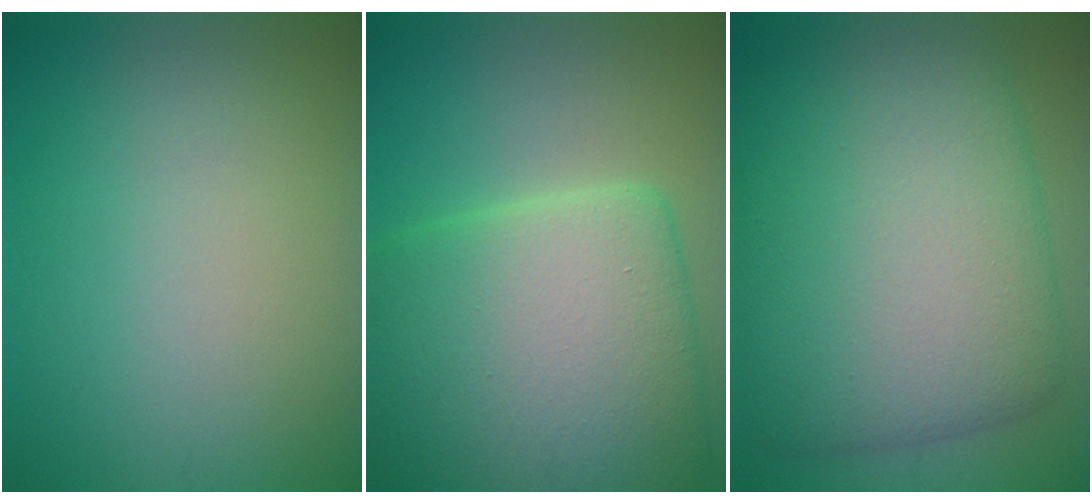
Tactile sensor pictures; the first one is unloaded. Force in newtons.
{"total": 12.6, "press": 12.6, "slide": 0.9}
{"total": 13.5, "press": 13.5, "slide": 0.6}